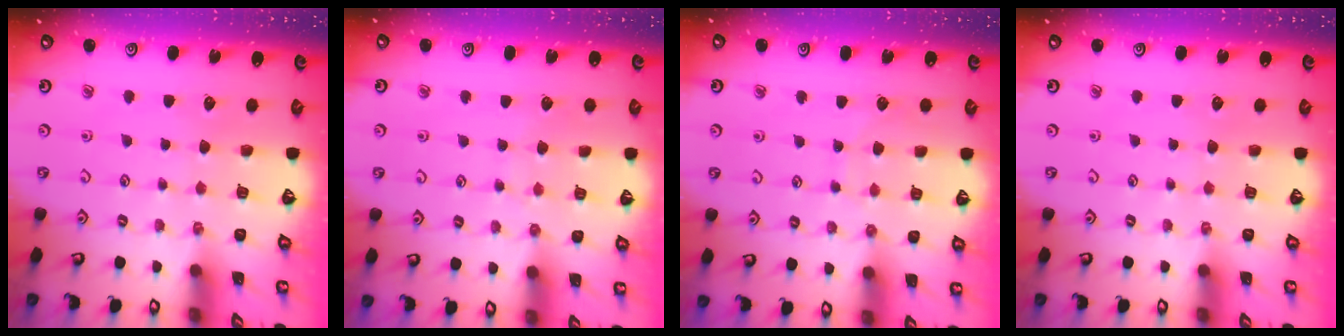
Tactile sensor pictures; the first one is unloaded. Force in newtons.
{"total": 5.2, "press": 5.2, "slide": 0.4}
{"total": 7.0, "press": 7.0, "slide": 0.6}
{"total": 0.0}